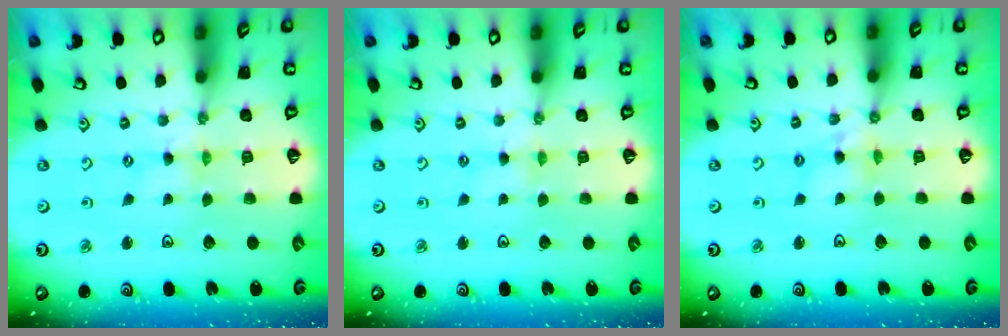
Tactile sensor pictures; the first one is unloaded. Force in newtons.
{"total": 1.9, "press": 1.9, "slide": 0.4}
{"total": 5.0, "press": 5.0, "slide": 0.4}